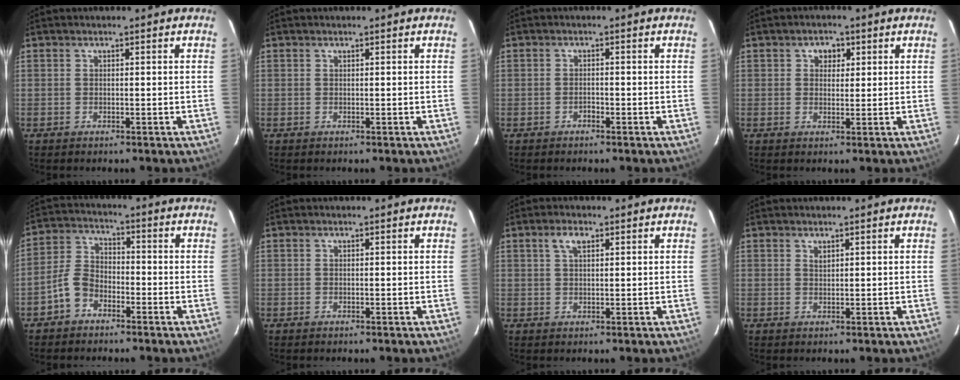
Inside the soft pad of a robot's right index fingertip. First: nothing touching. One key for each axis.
{"total": 0.0}
{"total": 0.9, "fx": -0.7, "fy": 0.5, "fz": 0.2, "tx": -0.004, "ty": 0.004, "tz": -0.012}
{"total": 2.6, "fx": 1.0, "fy": 2.2, "fz": 1.0, "tx": -0.009, "ty": 0.010, "tz": 0.016}
{"total": 6.7, "fx": -4.1, "fy": 3.9, "fz": 3.6, "tx": -0.081, "ty": 0.019, "tz": -0.088}
{"total": 0.0}
{"total": 2.6, "fx": 1.3, "fy": 1.2, "fz": 1.8, "tx": -0.035, "ty": 0.007, "tz": 0.025}
{"total": 0.9, "fx": 0.7, "fy": 0.3, "fz": 0.4, "tx": -0.006, "ty": 0.000, "tz": 0.014}